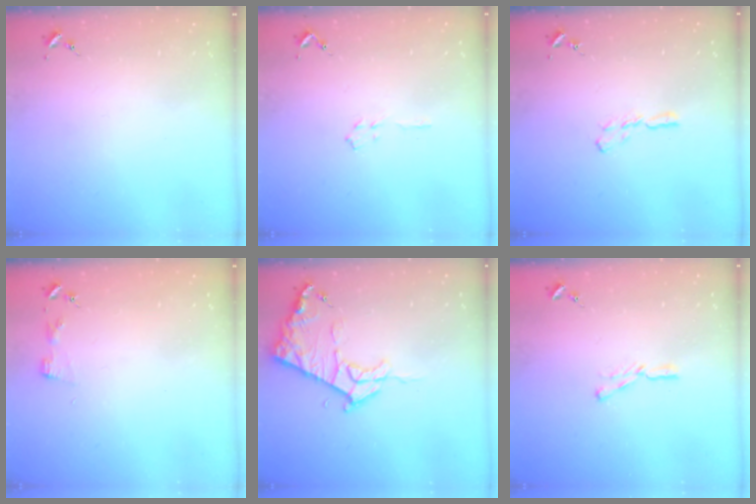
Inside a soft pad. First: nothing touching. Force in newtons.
{"total": 3.5, "press": 3.5, "slide": 0.4}
{"total": 5.6, "press": 5.5, "slide": 0.4}
{"total": 2.9, "press": 2.9, "slide": 0.3}
{"total": 12.0, "press": 12.0, "slide": 1.2}
{"total": 4.7, "press": 4.7, "slide": 0.3}